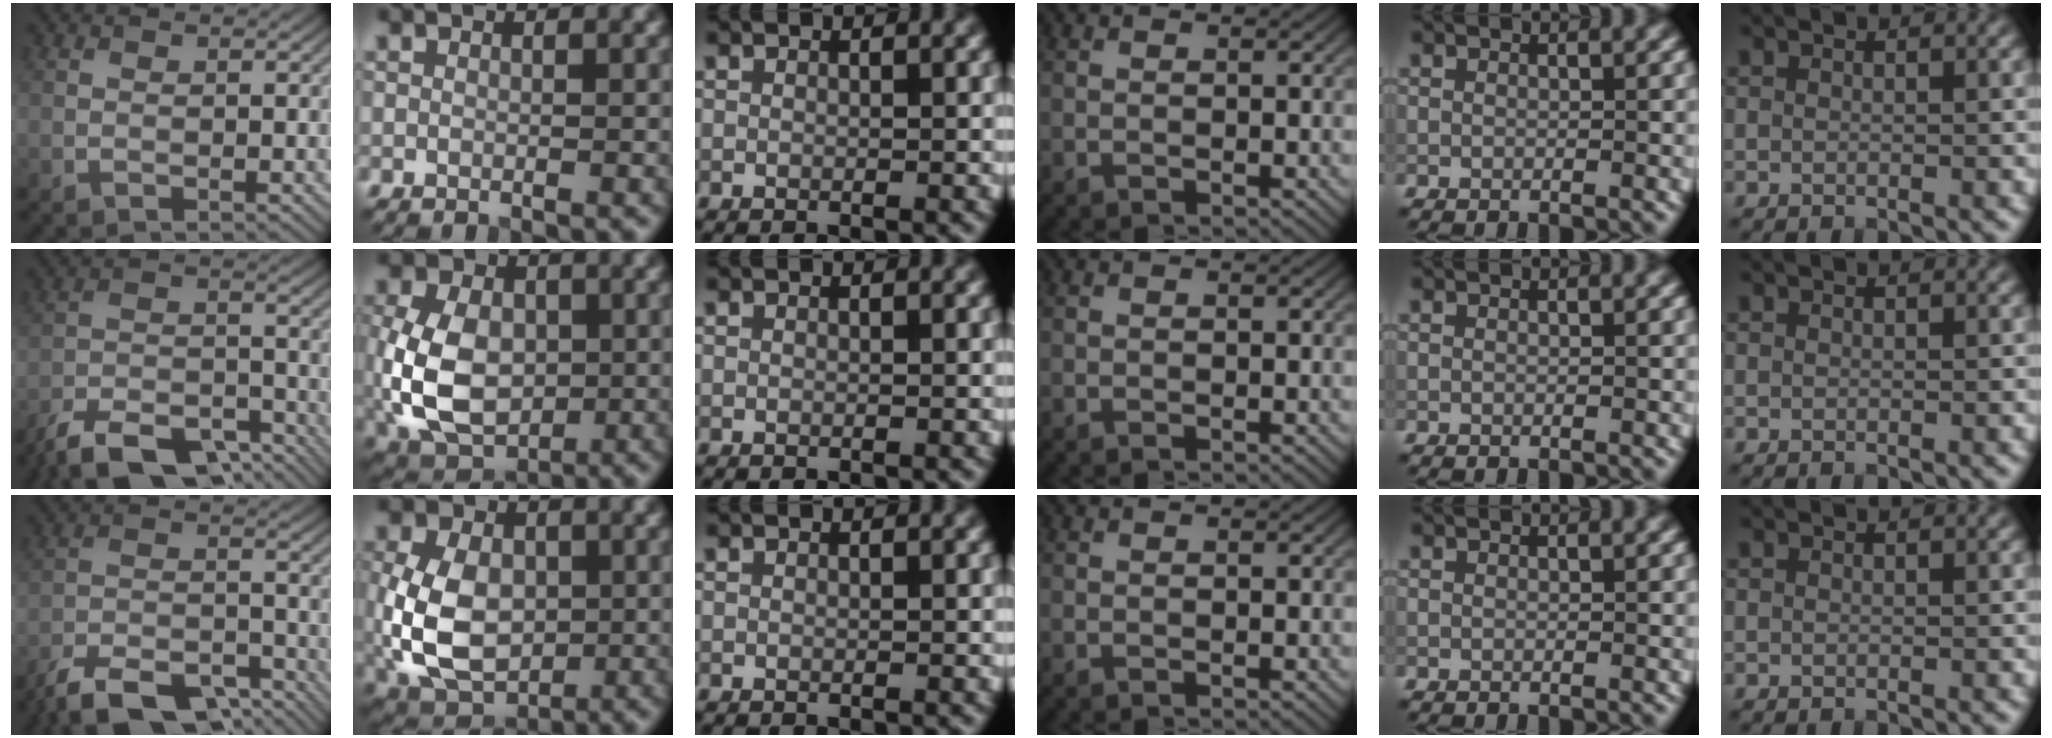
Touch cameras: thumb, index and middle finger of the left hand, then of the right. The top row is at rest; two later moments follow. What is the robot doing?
{"motion": "lift_and_place", "object": "coin"}